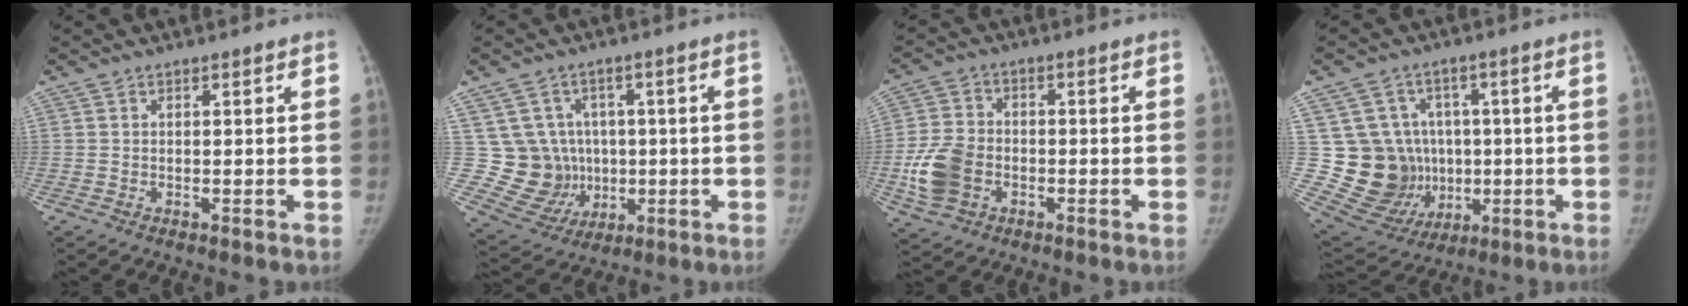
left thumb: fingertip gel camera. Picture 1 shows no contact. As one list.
[{"total": 11.2, "force": [0.9, 10.6, 3.6], "torque": [-0.021, 0.003, 0.041]}, {"total": 9.6, "force": [-2.6, 7.2, 5.8], "torque": [-0.113, 0.010, -0.049]}, {"total": 16.0, "force": [0.2, 14.6, 6.4], "torque": [-0.074, 0.019, 0.038]}]